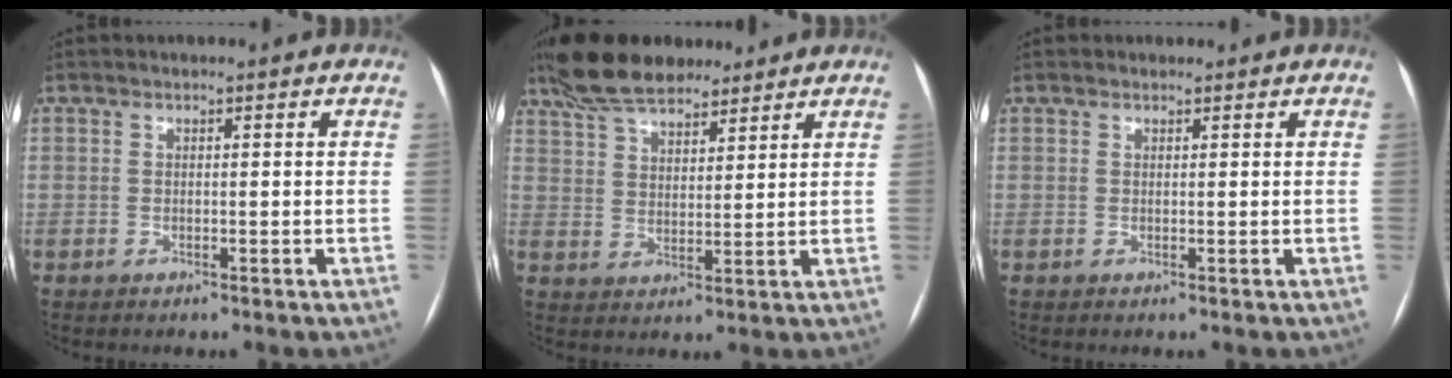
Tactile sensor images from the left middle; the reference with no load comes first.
{"total": 11.7, "force": [9.6, 3.8, 5.6], "torque": [-0.104, 0.029, 0.172]}
{"total": 0.7, "force": [0.6, 0.2, 0.0], "torque": [-0.007, 0.006, 0.012]}